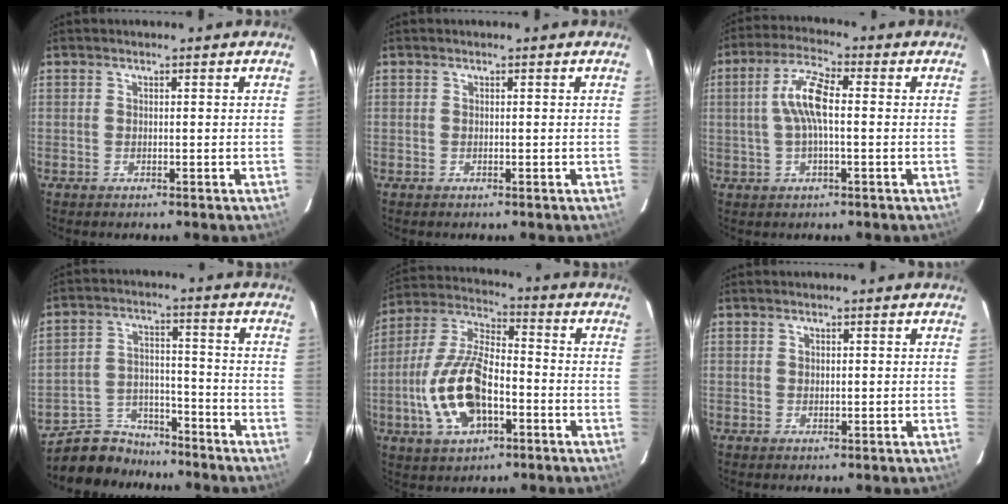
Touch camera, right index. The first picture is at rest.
{"total": 0.0}
{"total": 7.9, "force": [0.3, 2.0, 7.6], "torque": [-0.153, 0.013, 0.005]}
{"total": 9.8, "force": [-8.7, 4.4, 0.8], "torque": [-0.034, 0.029, -0.145]}
{"total": 15.9, "force": [-4.7, 7.6, 13.1], "torque": [-0.281, 0.003, -0.085]}
{"total": 0.7, "force": [0.2, 0.5, 0.4], "torque": [-0.007, 0.002, 0.005]}